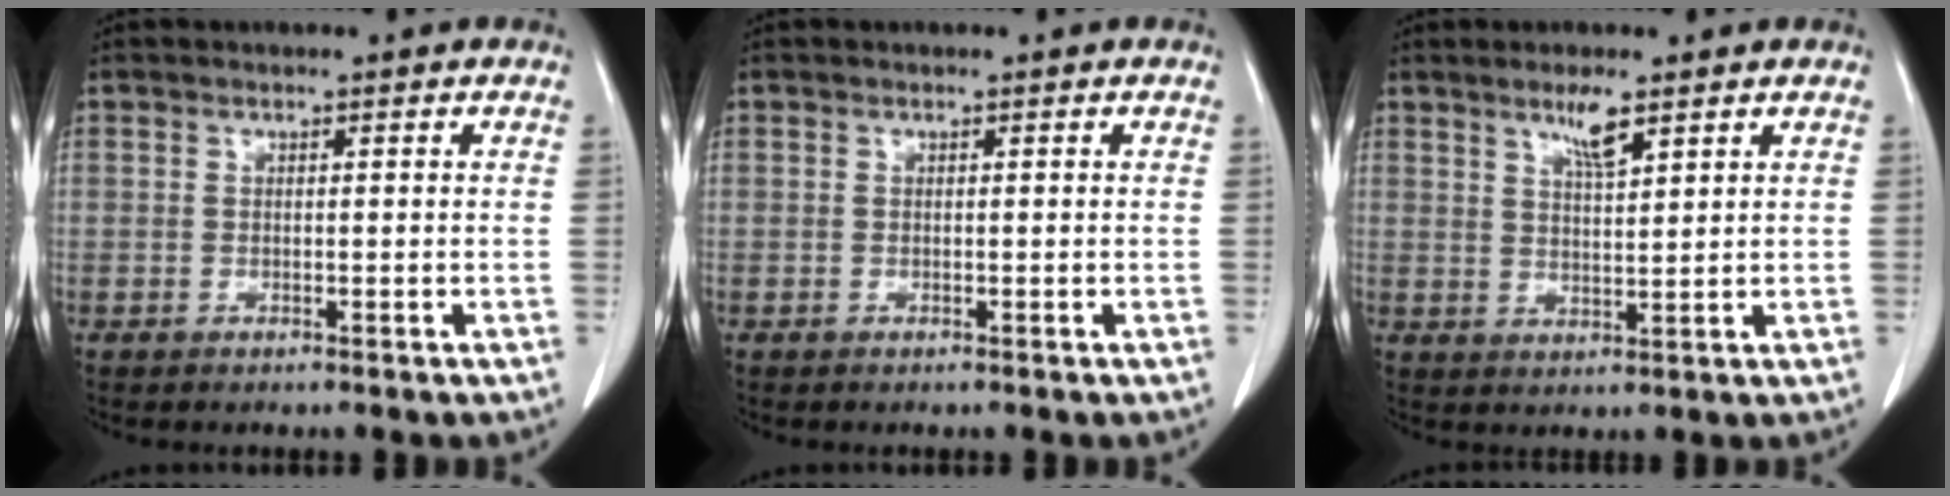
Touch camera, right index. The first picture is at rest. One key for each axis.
{"total": 0.0}
{"total": 4.2, "fx": 2.9, "fy": 0.4, "fz": 3.0, "tx": -0.055, "ty": -0.004, "tz": 0.054}